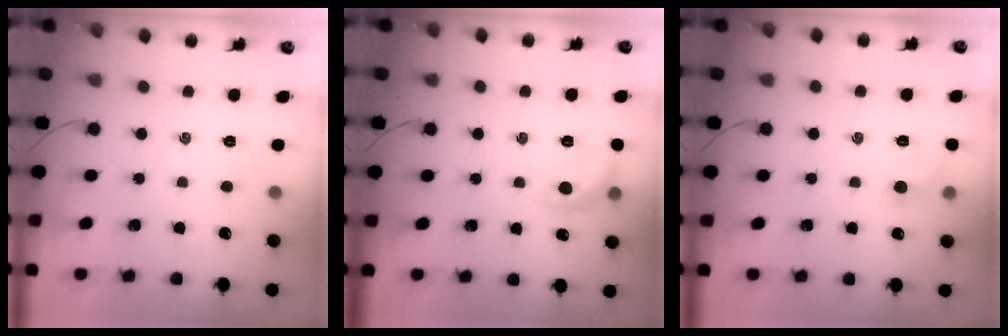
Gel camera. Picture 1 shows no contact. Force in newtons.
{"total": 8.9, "press": 8.9, "slide": 0.4}
{"total": 5.2, "press": 4.9, "slide": 1.7}